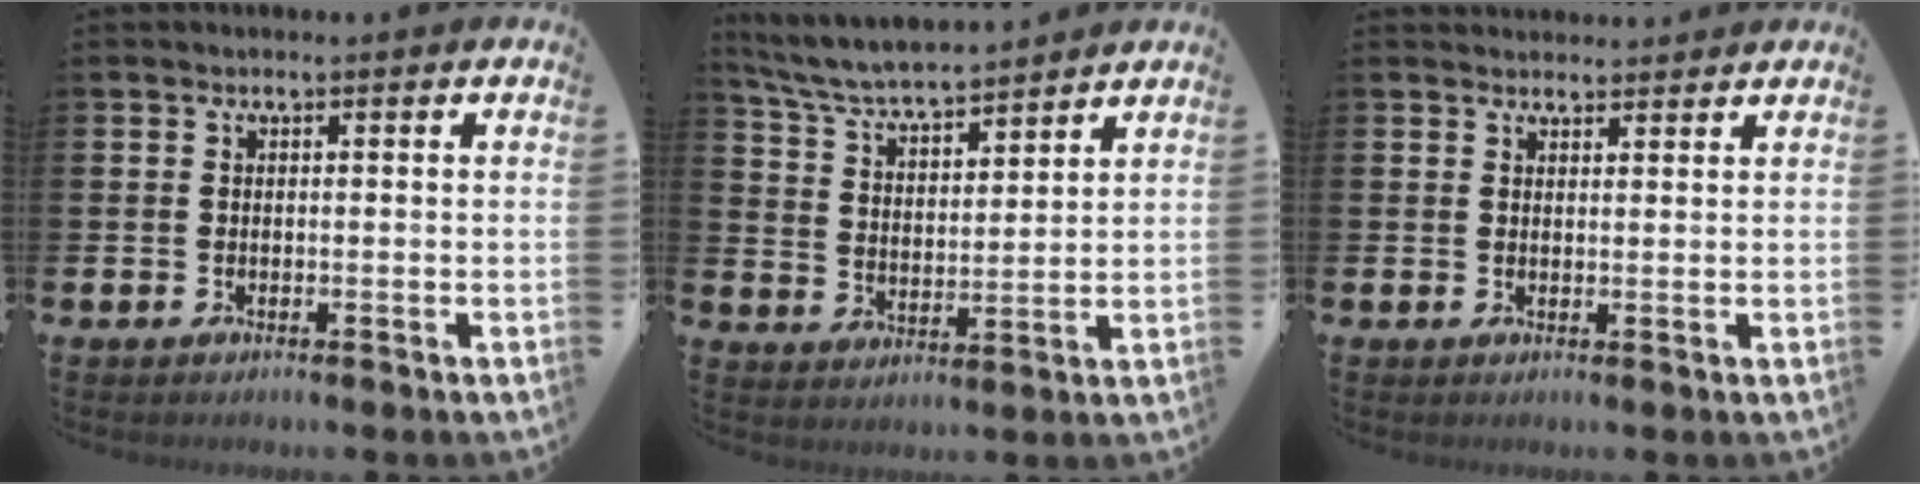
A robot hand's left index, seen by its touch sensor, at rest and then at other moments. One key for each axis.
{"total": 6.2, "fx": 6.0, "fy": 0.5, "fz": 1.5, "tx": -0.054, "ty": -0.040, "tz": 0.103}
{"total": 2.1, "fx": 2.0, "fy": 0.5, "fz": -0.2, "tx": 0.012, "ty": -0.012, "tz": 0.035}